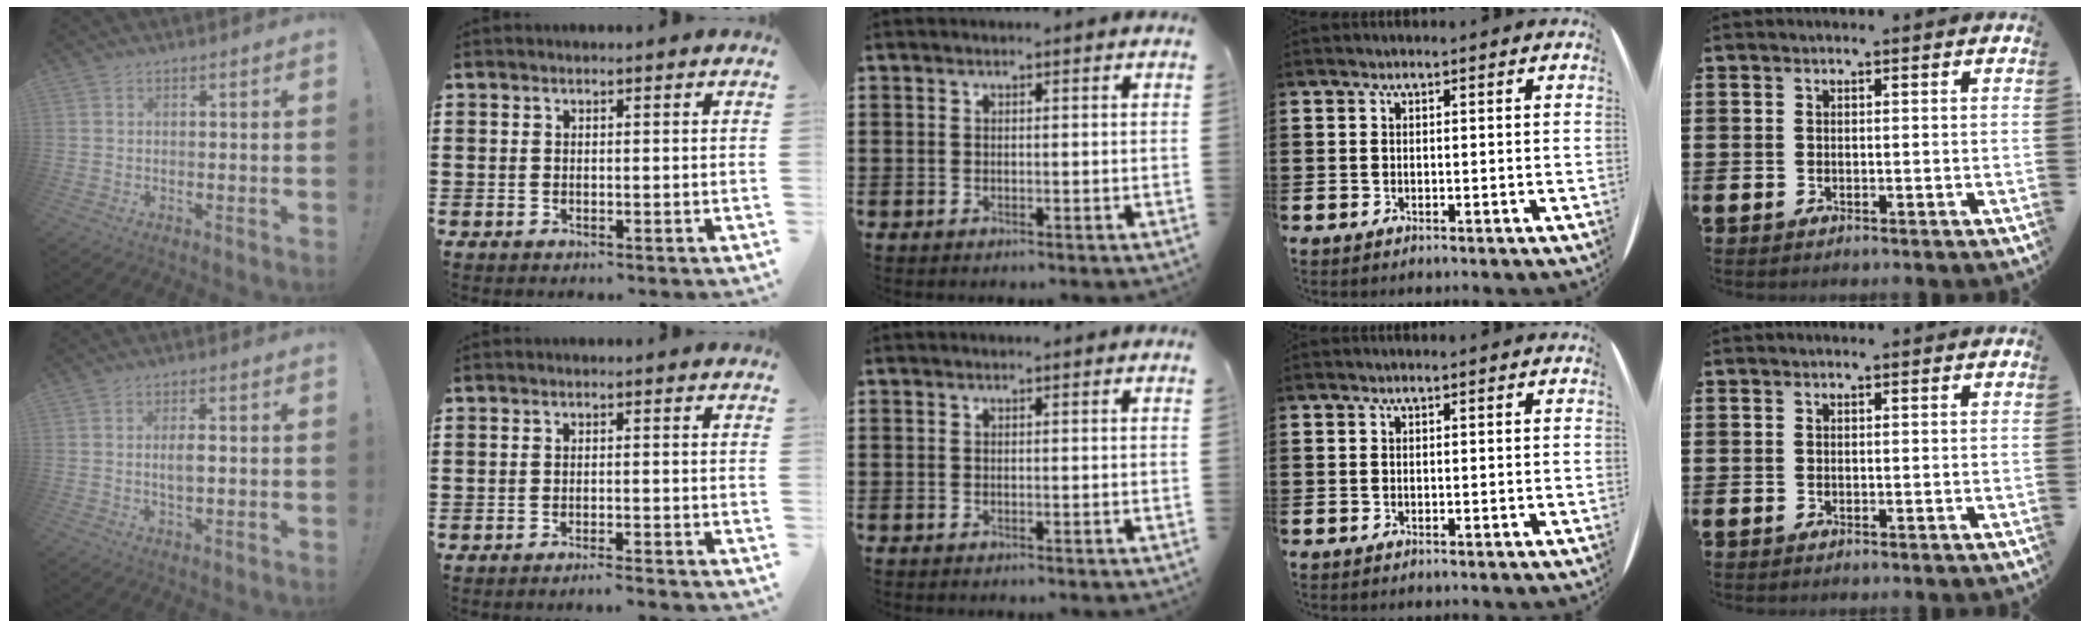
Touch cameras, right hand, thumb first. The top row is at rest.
{"thumb": {"total": 3.6, "force": [-0.2, 1.3, 3.4], "torque": [-0.060, -0.002, -0.009]}, "index": {"total": 1.8, "force": [-1.7, -0.3, 0.6], "torque": [-0.010, 0.001, -0.033]}}